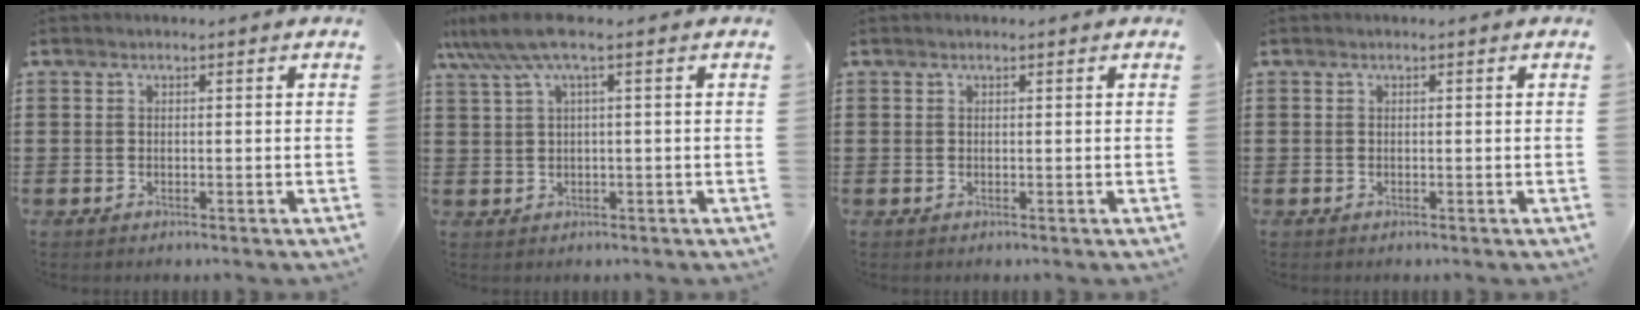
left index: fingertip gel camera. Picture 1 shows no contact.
{"total": 5.4, "force": [1.8, 0.5, 5.1], "torque": [-0.114, -0.008, 0.026]}
{"total": 0.0}
{"total": 0.0}